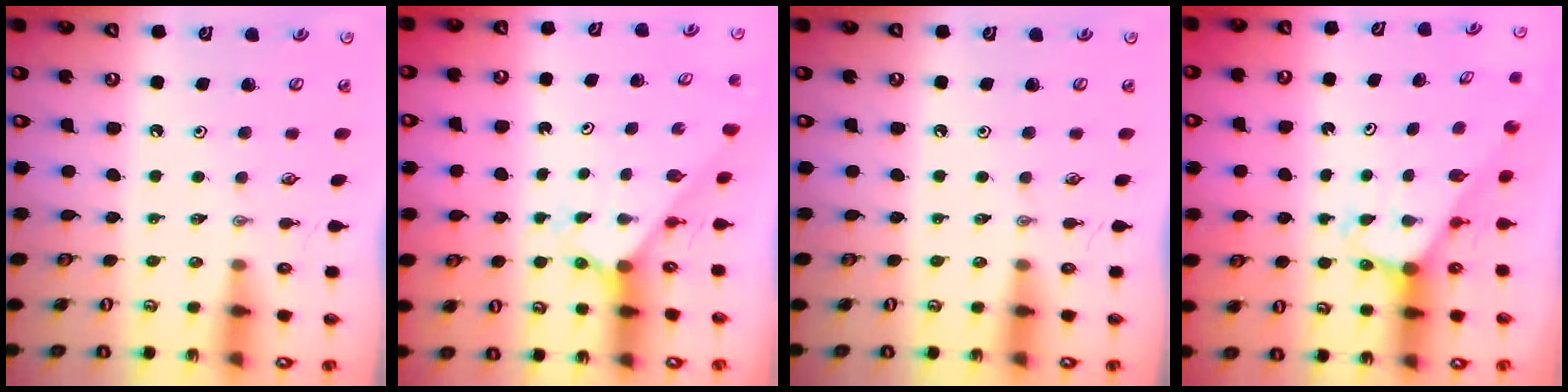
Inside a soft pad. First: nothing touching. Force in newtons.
{"total": 1.9, "press": 1.9, "slide": 0.1}
{"total": 0.0}
{"total": 1.8, "press": 1.8, "slide": 0.1}